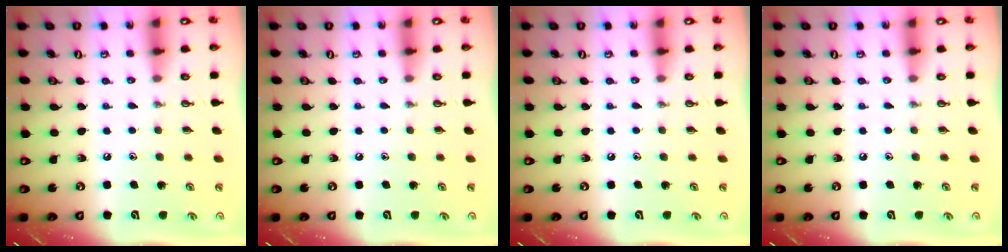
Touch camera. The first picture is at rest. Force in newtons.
{"total": 0.0}
{"total": 0.0}
{"total": 0.0}